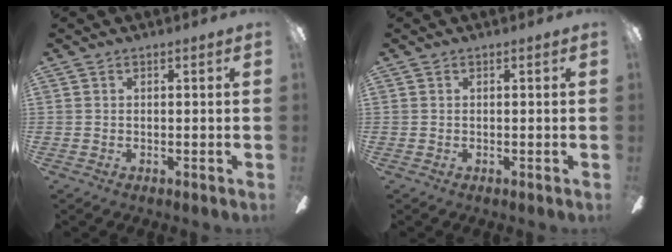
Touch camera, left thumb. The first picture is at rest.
{"total": 0.0}